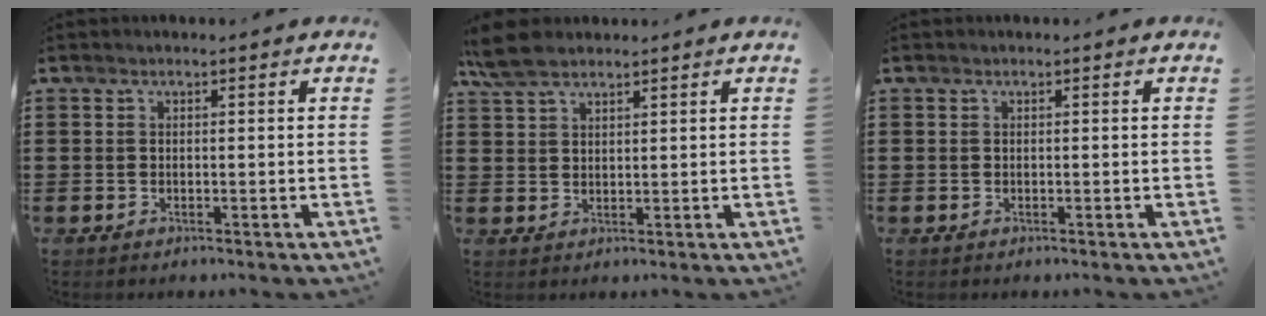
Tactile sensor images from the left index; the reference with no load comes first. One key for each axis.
{"total": 5.3, "fx": 3.9, "fy": 2.0, "fz": 2.9, "tx": -0.067, "ty": 0.004, "tz": 0.074}
{"total": 0.0}